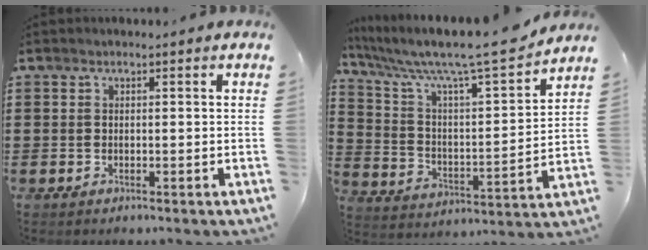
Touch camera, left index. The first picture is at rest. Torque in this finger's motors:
{"motor_torque": [1.60, -0.54, 0.50, 0.17]}